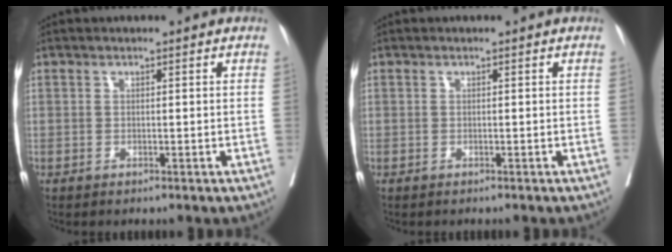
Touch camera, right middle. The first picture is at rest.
{"total": 0.9, "force": [-0.8, 0.0, 0.3], "torque": [-0.001, 0.000, -0.010]}